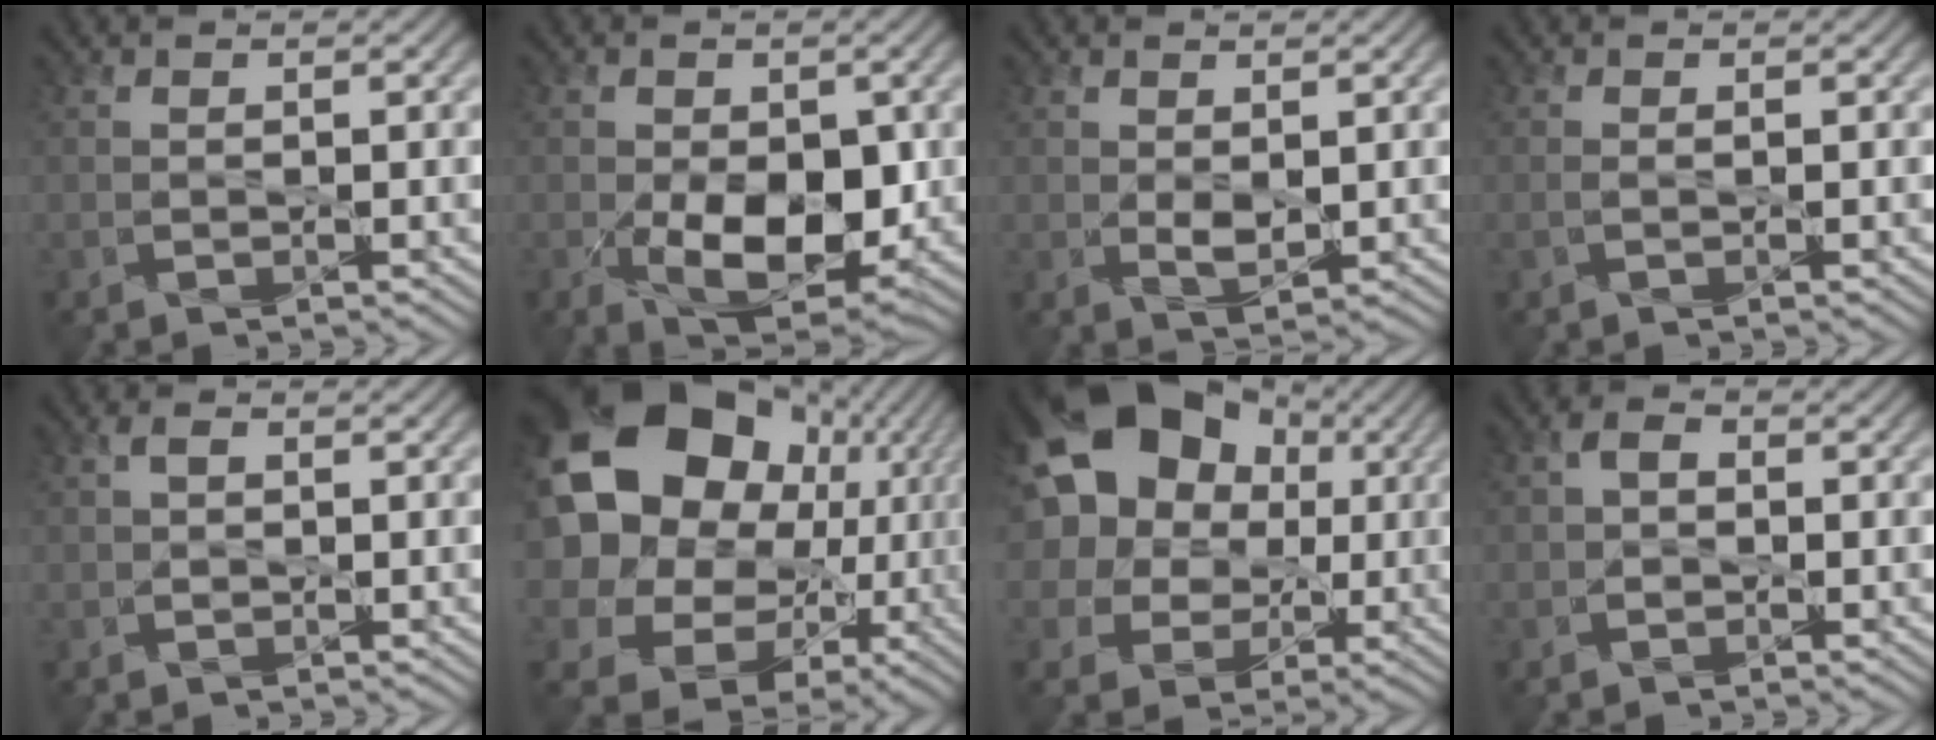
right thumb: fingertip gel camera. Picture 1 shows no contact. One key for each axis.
{"total": 9.0, "fx": -1.8, "fy": 5.3, "fz": 7.1, "tx": -0.128, "ty": -0.024, "tz": -0.019}
{"total": 1.8, "fx": 0.6, "fy": 1.1, "fz": 1.3, "tx": -0.031, "ty": -0.005, "tz": 0.017}
{"total": 0.5, "fx": -0.1, "fy": -0.1, "fz": 0.5, "tx": -0.015, "ty": 0.002, "tz": -0.002}
{"total": 0.9, "fx": 0.3, "fy": 0.7, "fz": 0.5, "tx": -0.012, "ty": 0.006, "tz": 0.002}
{"total": 24.1, "fx": 6.6, "fy": 19.7, "fz": 12.1, "tx": -0.316, "ty": 0.000, "tz": 0.128}
{"total": 20.9, "fx": 6.6, "fy": 17.2, "fz": 10.0, "tx": -0.238, "ty": 0.057, "tz": 0.090}
{"total": 1.7, "fx": -0.2, "fy": 1.5, "fz": 0.8, "tx": -0.018, "ty": 0.008, "tz": -0.012}